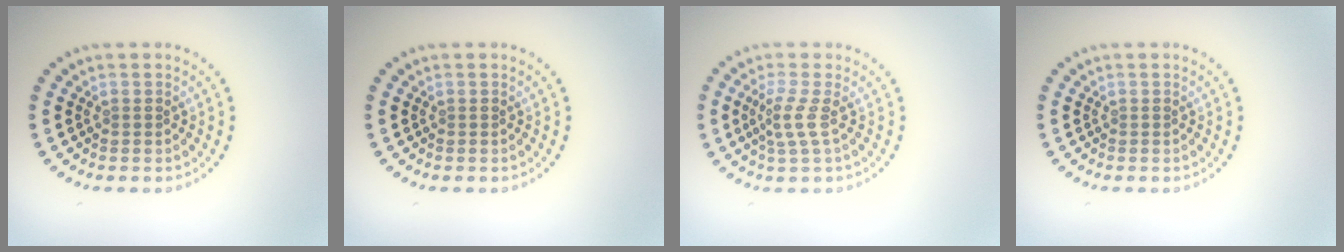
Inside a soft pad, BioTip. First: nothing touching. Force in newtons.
{"total": 0.0}
{"total": 2.1, "press": 1.5, "slide": 1.4}
{"total": 0.0}